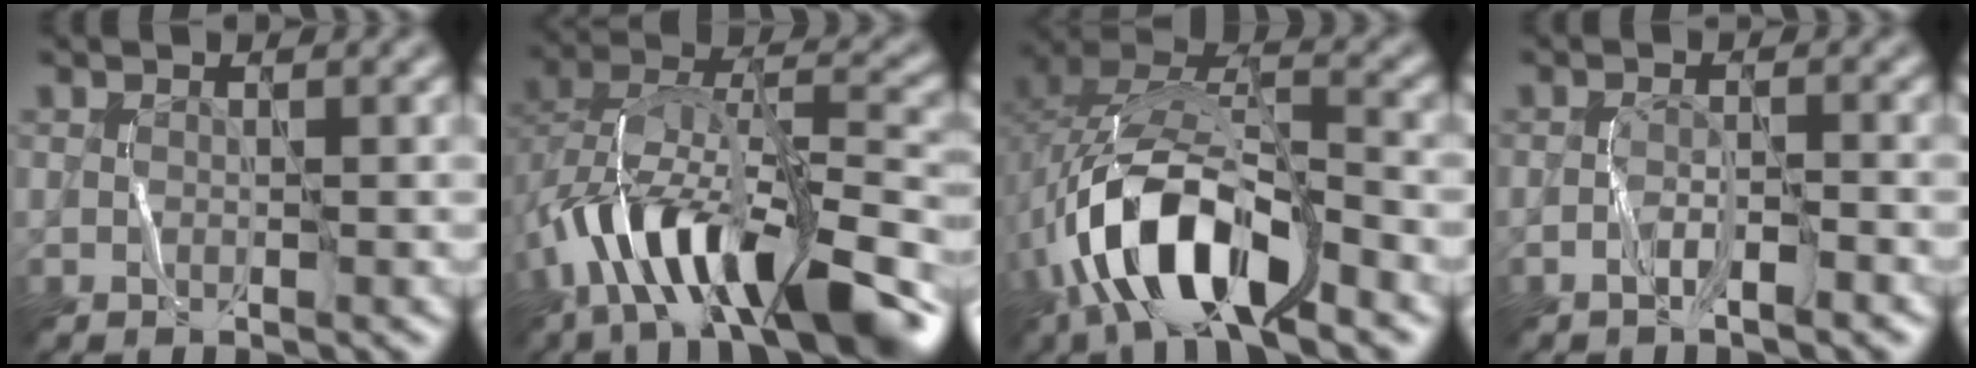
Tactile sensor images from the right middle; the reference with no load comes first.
{"total": 13.3, "force": [-7.2, 4.9, 10.0], "torque": [-0.174, 0.006, -0.125]}
{"total": 11.7, "force": [-5.1, 4.9, 9.3], "torque": [-0.192, 0.010, -0.095]}
{"total": 2.0, "force": [-1.3, 0.4, 1.4], "torque": [-0.028, 0.005, -0.026]}